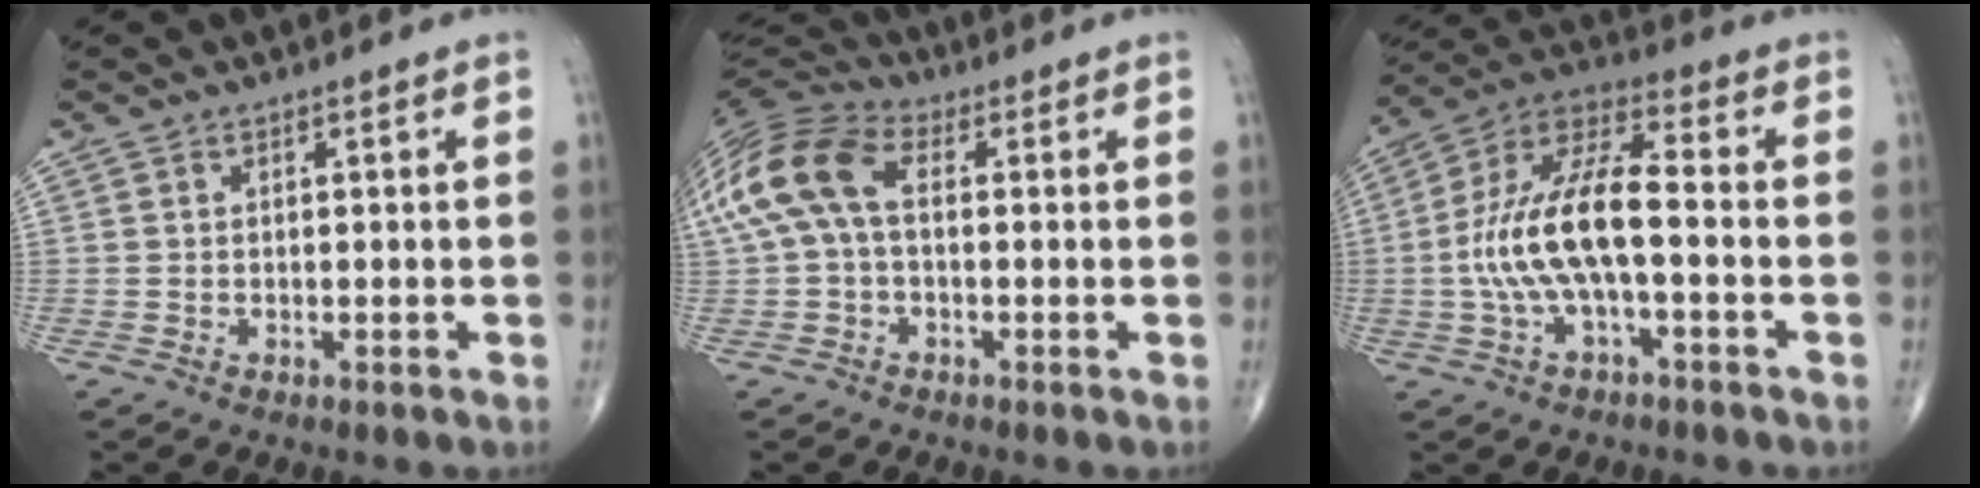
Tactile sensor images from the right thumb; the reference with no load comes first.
{"total": 12.8, "force": [1.2, 7.5, 10.3], "torque": [-0.222, 0.034, 0.012]}
{"total": 14.7, "force": [-2.0, 5.4, 13.6], "torque": [-0.279, 0.046, -0.042]}